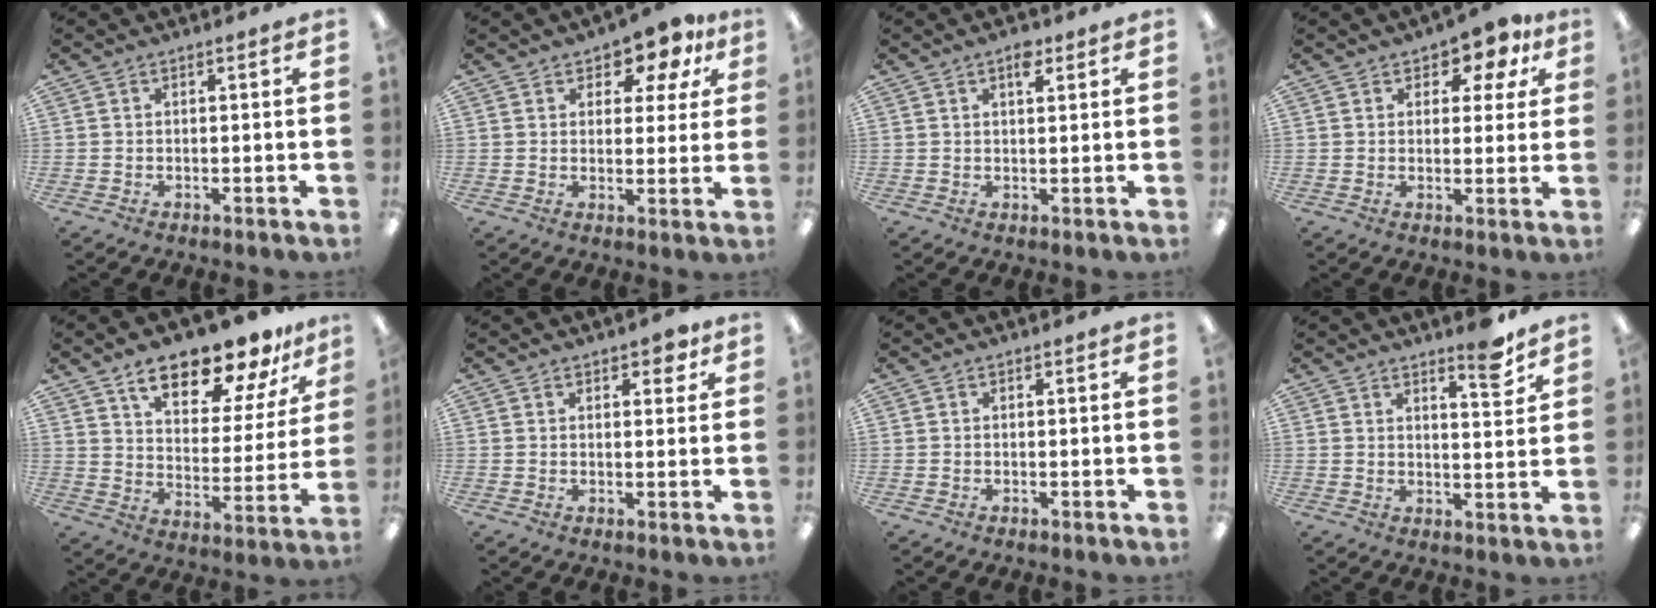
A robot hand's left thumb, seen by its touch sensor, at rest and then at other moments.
{"total": 7.1, "force": [4.9, 4.0, 3.3], "torque": [-0.038, -0.029, 0.083]}
{"total": 3.6, "force": [2.2, 1.5, 2.5], "torque": [-0.031, -0.006, 0.033]}
{"total": 5.9, "force": [3.7, 3.5, 3.0], "torque": [-0.035, -0.016, 0.060]}
{"total": 17.2, "force": [13.4, 6.0, 9.0], "torque": [-0.140, -0.083, 0.226]}
{"total": 3.1, "force": [2.0, 1.5, 1.7], "torque": [-0.012, -0.005, 0.030]}
{"total": 0.0}
{"total": 6.6, "force": [5.3, 1.4, 3.7], "torque": [-0.038, -0.041, 0.083]}